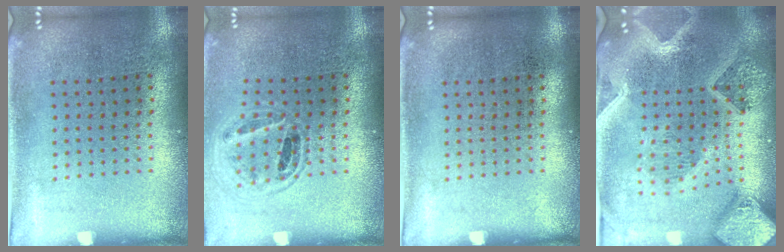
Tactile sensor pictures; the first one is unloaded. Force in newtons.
{"total": 0.8, "press": 0.8, "slide": 0.1}
{"total": 0.0}
{"total": 3.9, "press": 3.1, "slide": 2.3}